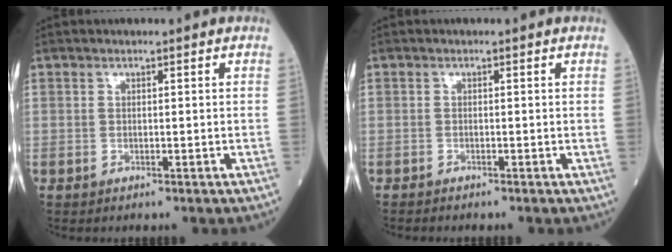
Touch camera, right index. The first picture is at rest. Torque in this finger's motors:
{"motor_torque": [-0.16, -0.18, 0.07, 0.02]}